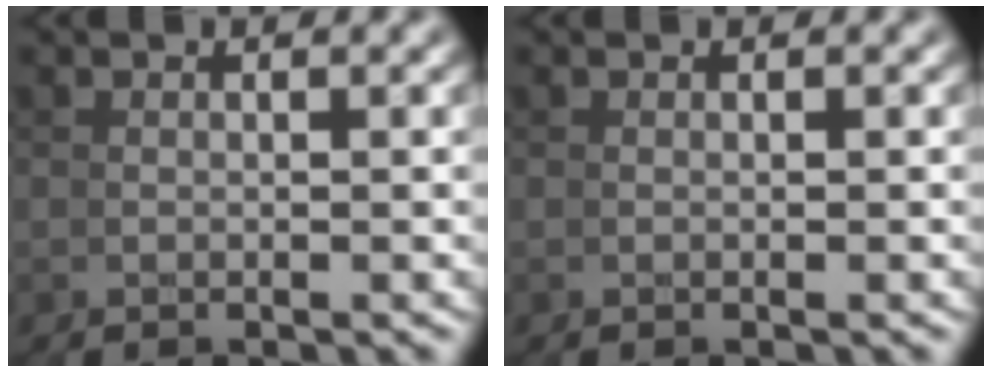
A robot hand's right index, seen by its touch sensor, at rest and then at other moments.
{"total": 0.0}